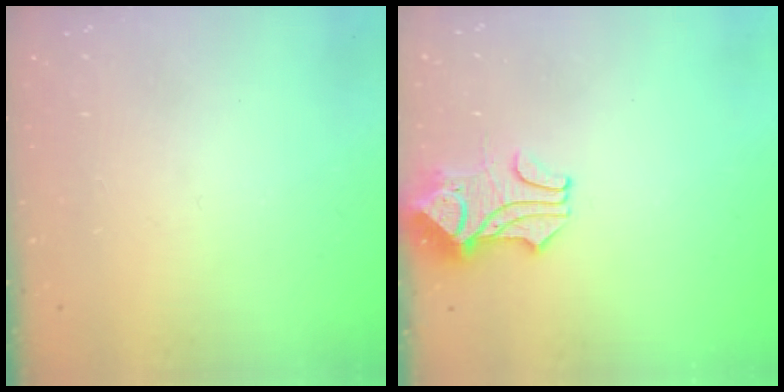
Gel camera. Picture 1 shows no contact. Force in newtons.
{"total": 1.8, "press": 1.4, "slide": 1.2}